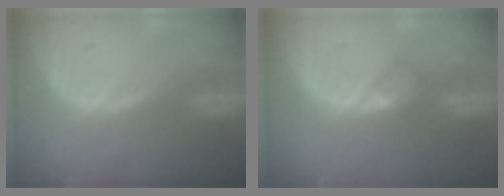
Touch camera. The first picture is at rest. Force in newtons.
{"total": 2.0, "press": 2.0, "slide": 0.2}